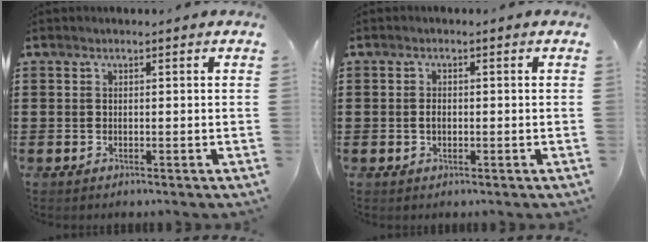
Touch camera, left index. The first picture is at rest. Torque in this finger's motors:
{"motor_torque": [0.38, 0.07, 0.20, 0.03]}